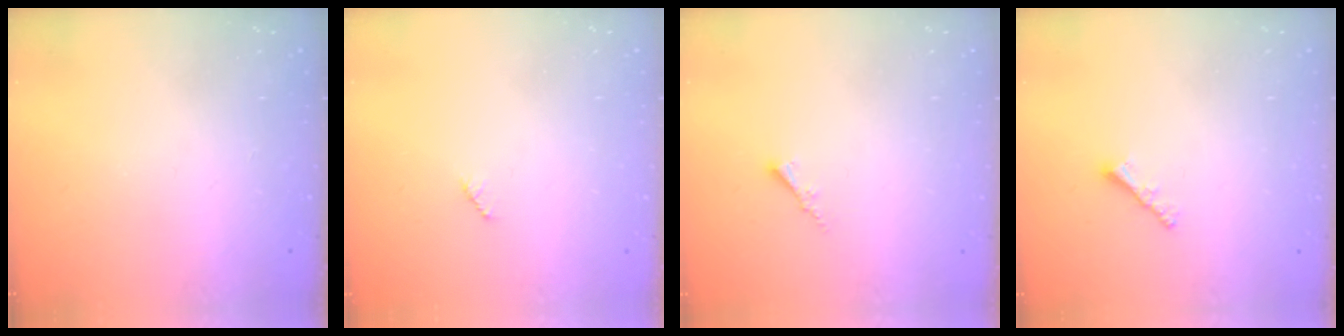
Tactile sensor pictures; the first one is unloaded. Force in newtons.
{"total": 2.5, "press": 2.5, "slide": 0.3}
{"total": 1.8, "press": 1.7, "slide": 0.3}
{"total": 2.0, "press": 2.0, "slide": 0.5}